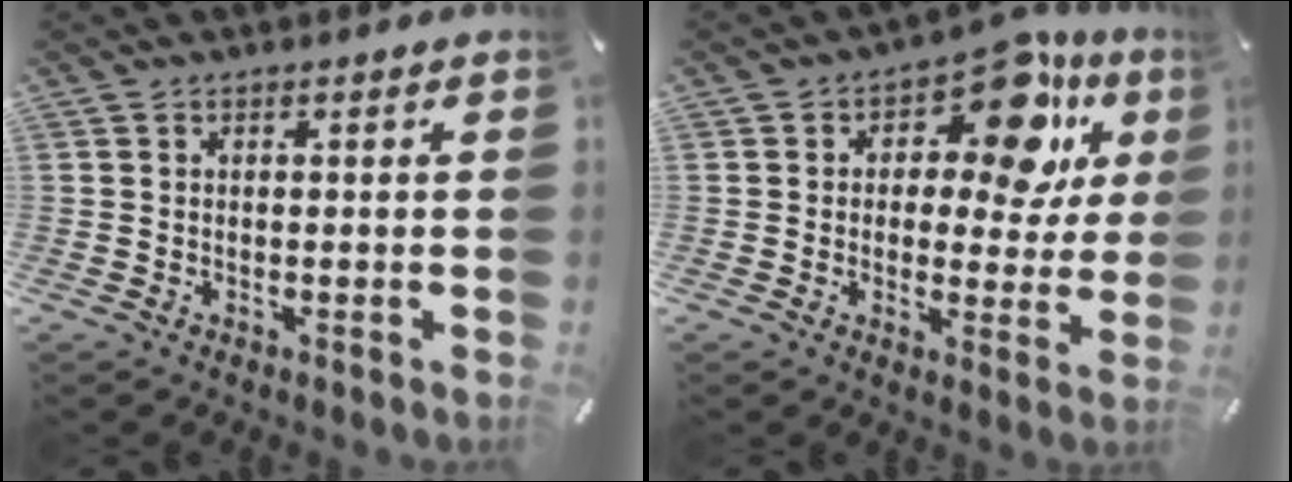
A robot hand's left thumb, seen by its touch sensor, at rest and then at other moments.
{"total": 14.1, "force": [6.6, 7.4, 10.0], "torque": [-0.136, -0.036, 0.109]}